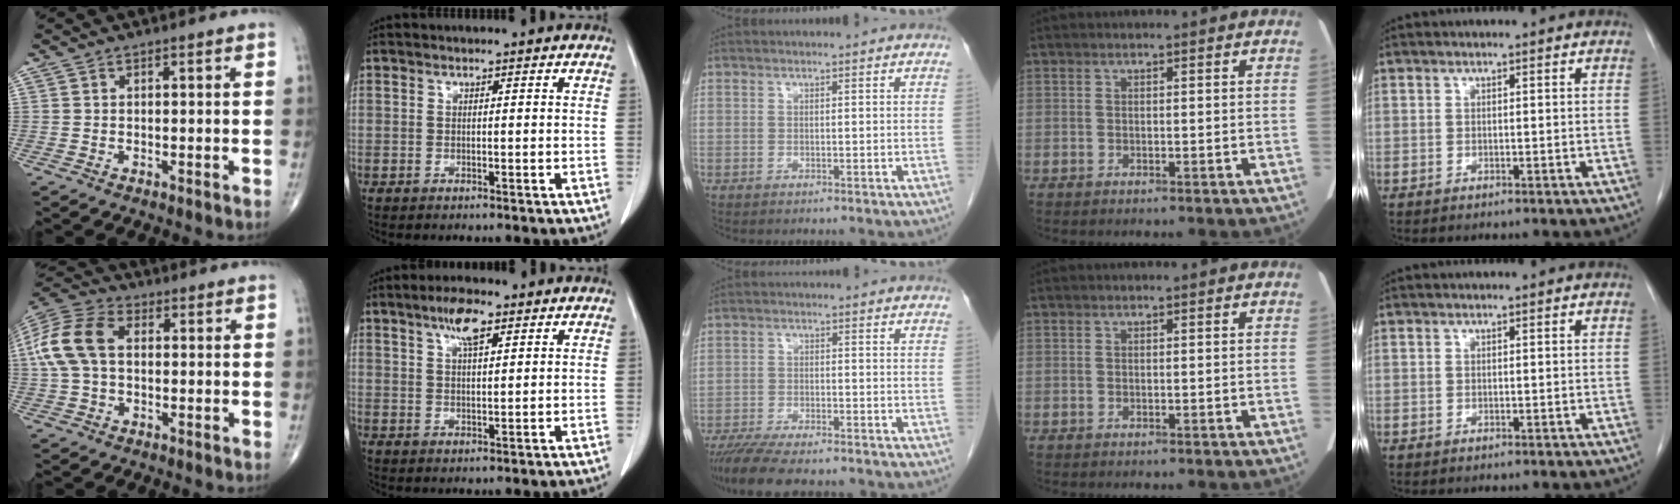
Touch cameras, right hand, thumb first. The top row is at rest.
{"thumb": {"total": 13.0, "force": [1.3, 8.5, 9.8], "torque": [-0.213, 0.032, 0.019]}, "index": {"total": 5.0, "force": [3.0, 1.2, 3.9], "torque": [-0.078, 0.006, 0.054]}, "middle": {"total": 10.8, "force": [-9.3, 1.9, 5.1], "torque": [-0.078, -0.015, -0.144]}}